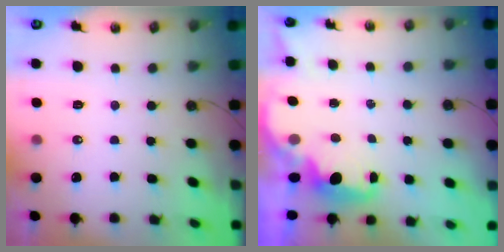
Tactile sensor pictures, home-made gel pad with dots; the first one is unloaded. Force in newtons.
{"total": 1.5, "press": 1.3, "slide": 0.7}